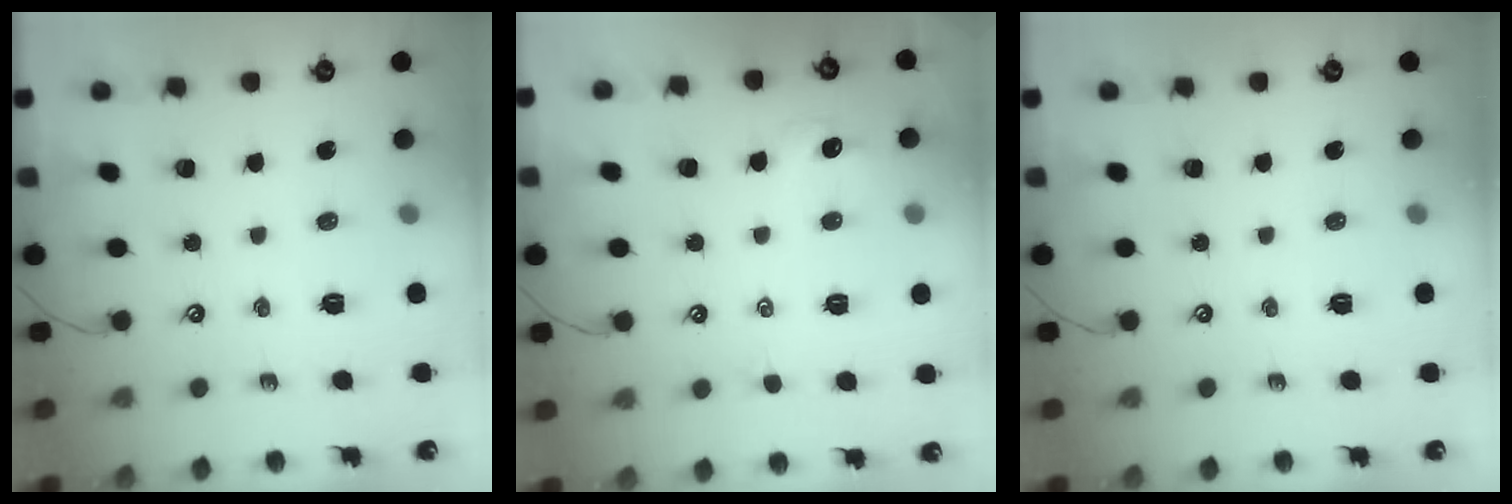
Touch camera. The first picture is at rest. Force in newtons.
{"total": 0.8, "press": 0.4, "slide": 0.7}
{"total": 0.0}